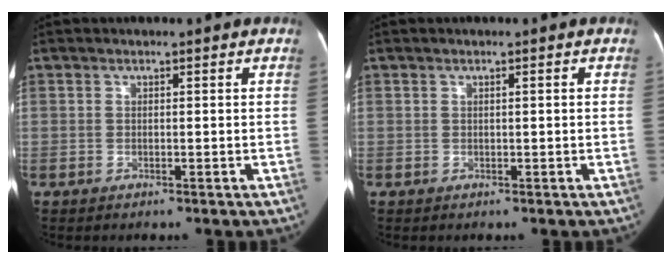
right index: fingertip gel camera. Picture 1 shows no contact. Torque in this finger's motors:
{"motor_torque": [0.02, 0.15, 0.06, 0.01]}